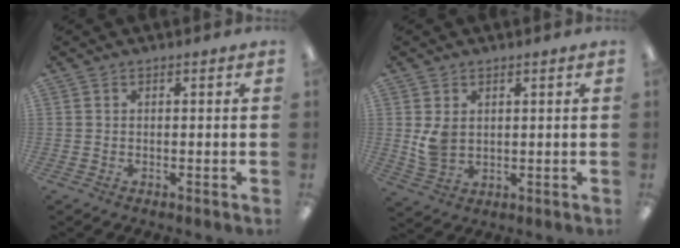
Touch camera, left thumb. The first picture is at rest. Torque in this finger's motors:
{"motor_torque": [0.70, 1.12, 0.56, -0.51, 0.03]}